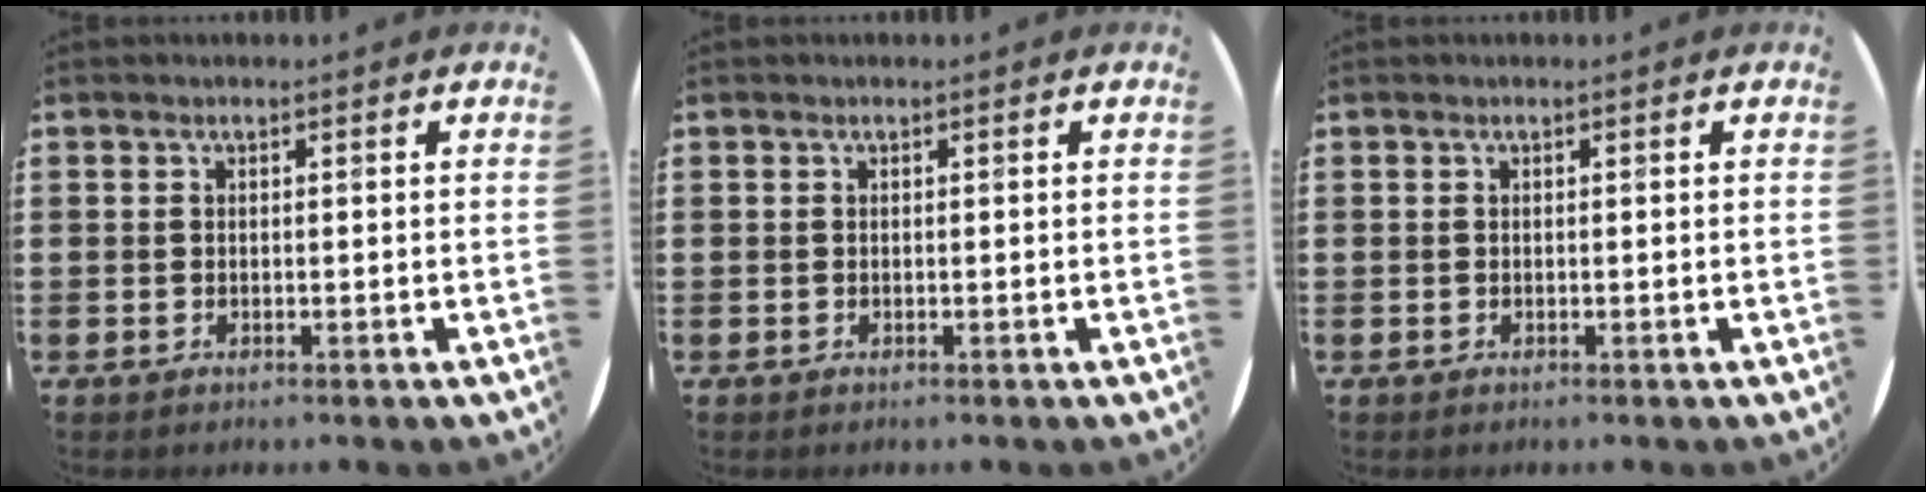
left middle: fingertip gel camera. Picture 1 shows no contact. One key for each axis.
{"total": 0.0}
{"total": 0.0}